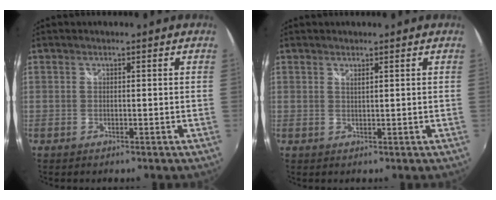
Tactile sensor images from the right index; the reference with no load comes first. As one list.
[{"total": 1.0, "force": [0.8, 0.1, 0.6], "torque": [-0.011, 0.000, 0.013]}]